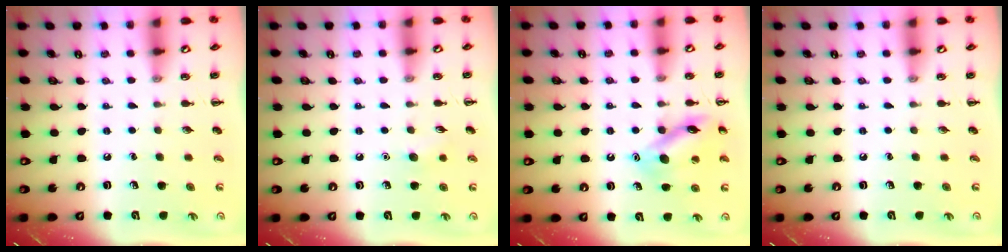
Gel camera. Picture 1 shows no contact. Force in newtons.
{"total": 6.4, "press": 6.2, "slide": 1.6}
{"total": 12.9, "press": 12.8, "slide": 1.3}
{"total": 0.0}